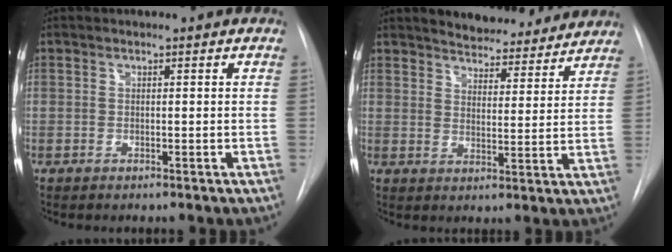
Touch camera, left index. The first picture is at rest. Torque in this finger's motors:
{"motor_torque": [0.17, -0.66, 0.63, 0.13]}